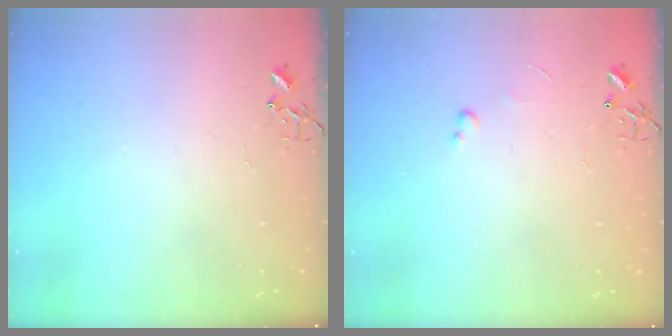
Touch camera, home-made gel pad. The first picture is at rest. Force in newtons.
{"total": 2.4, "press": 2.3, "slide": 0.4}